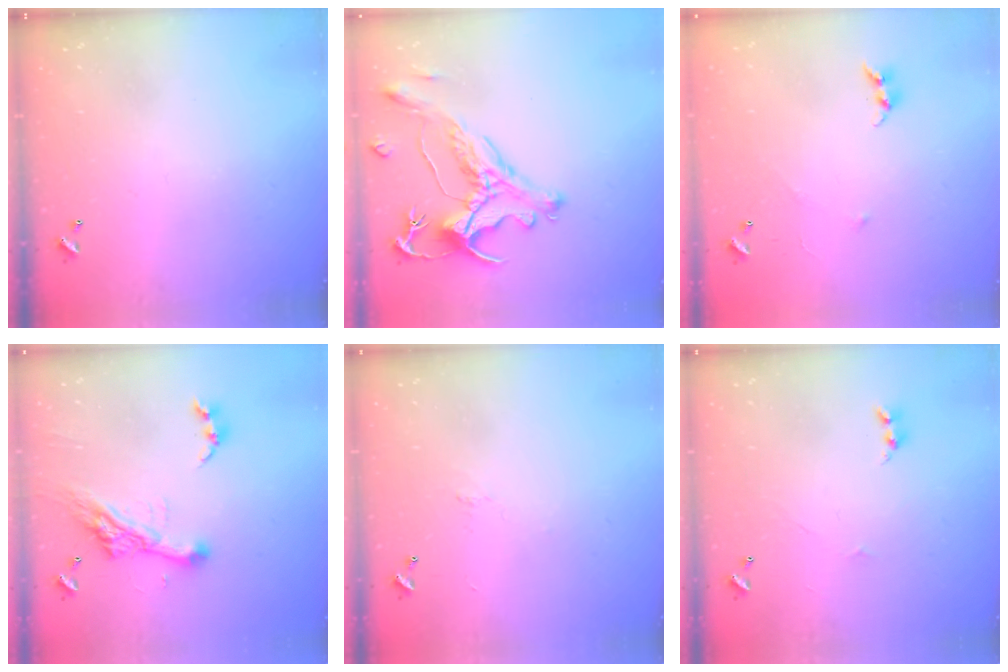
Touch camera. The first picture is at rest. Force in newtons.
{"total": 1.9, "press": 1.4, "slide": 1.2}
{"total": 6.1, "press": 6.1, "slide": 0.4}
{"total": 11.0, "press": 10.9, "slide": 1.4}
{"total": 0.6, "press": 0.4, "slide": 0.5}
{"total": 2.1, "press": 2.0, "slide": 0.5}